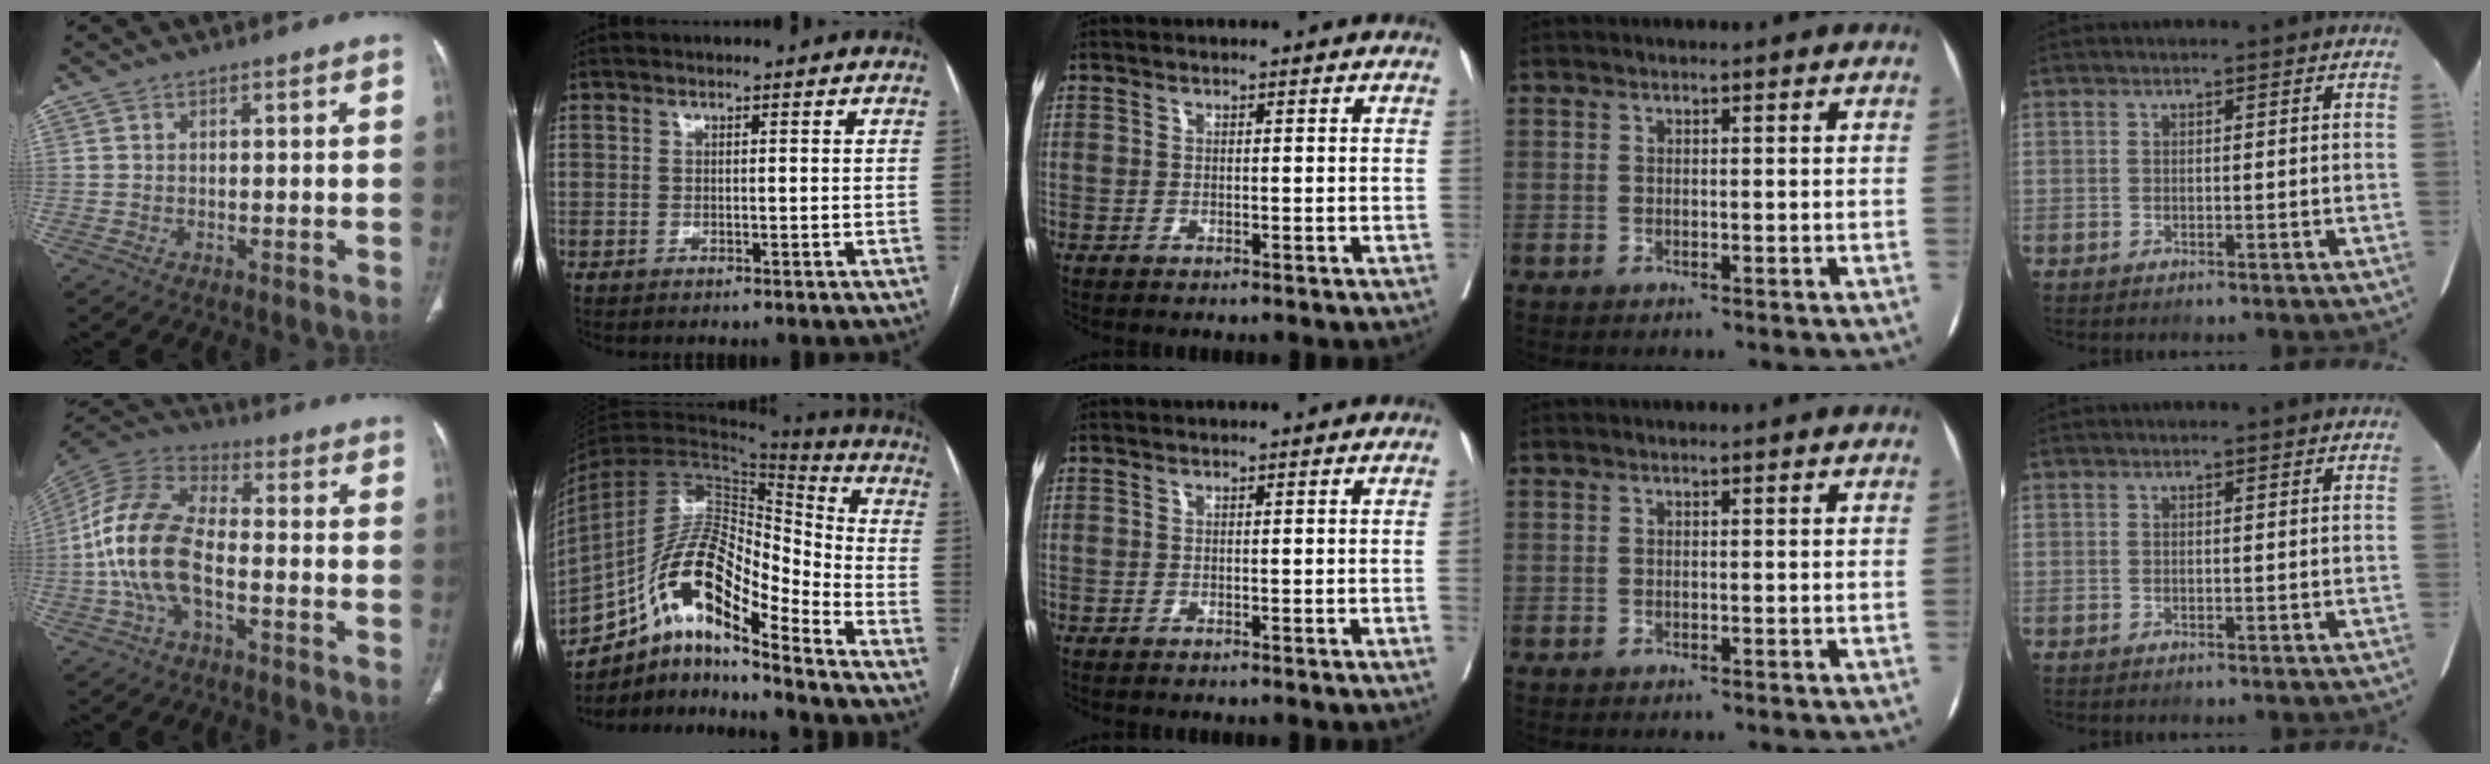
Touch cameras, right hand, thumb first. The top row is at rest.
{"thumb": {"total": 14.9, "force": [-3.3, 7.9, 12.1], "torque": [-0.252, 0.037, -0.069]}, "index": {"total": 16.1, "force": [-10.2, 4.2, 11.7], "torque": [-0.213, 0.044, -0.174]}, "middle": {"total": 0.6, "force": [-0.1, -0.1, 0.6], "torque": [-0.013, -0.001, 0.001]}}